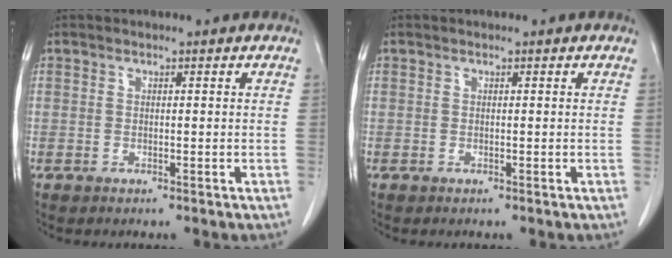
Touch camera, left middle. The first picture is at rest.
{"total": 0.0}